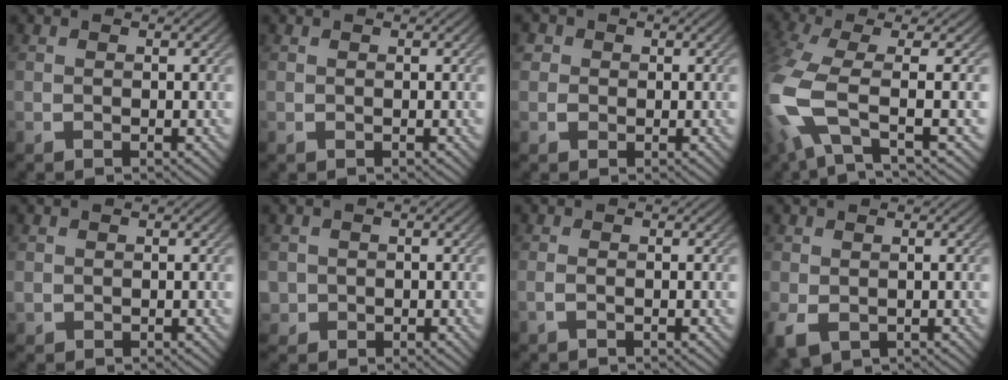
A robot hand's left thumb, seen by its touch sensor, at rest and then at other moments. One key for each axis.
{"total": 0.0}
{"total": 2.4, "fx": 0.5, "fy": 2.3, "fz": 0.4, "tx": -0.003, "ty": 0.006, "tz": -0.012}
{"total": 10.0, "fx": -1.7, "fy": 3.7, "fz": 9.1, "tx": -0.226, "ty": -0.015, "tz": -0.040}
{"total": 0.8, "fx": 0.0, "fy": 0.8, "fz": 0.1, "tx": -0.001, "ty": -0.006, "tz": -0.003}
{"total": 1.8, "fx": -0.1, "fy": 1.8, "fz": 0.1, "tx": -0.003, "ty": -0.005, "tz": -0.003}
{"total": 0.8, "fx": -0.3, "fy": 0.0, "fz": 0.7, "tx": -0.020, "ty": 0.004, "tz": -0.013}
{"total": 3.2, "fx": -0.8, "fy": 2.3, "fz": 2.0, "tx": -0.048, "ty": -0.009, "tz": -0.016}